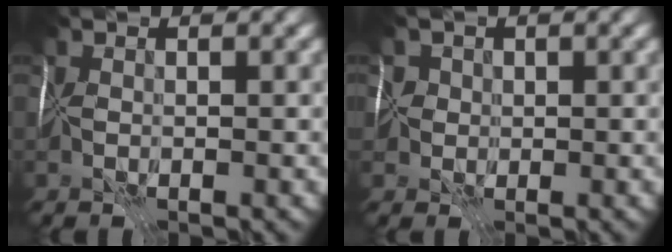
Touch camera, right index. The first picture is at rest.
{"total": 2.4, "force": [0.5, 2.3, 0.6], "torque": [-0.002, 0.010, 0.003]}